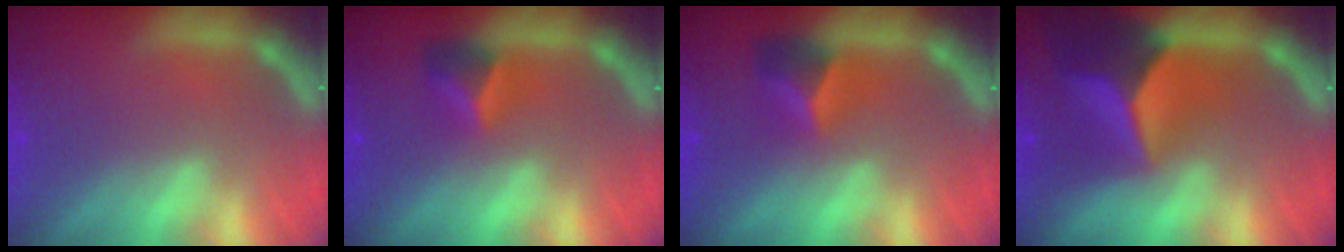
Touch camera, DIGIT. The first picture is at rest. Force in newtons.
{"total": 2.9}
{"total": 3.4}
{"total": 9.5}